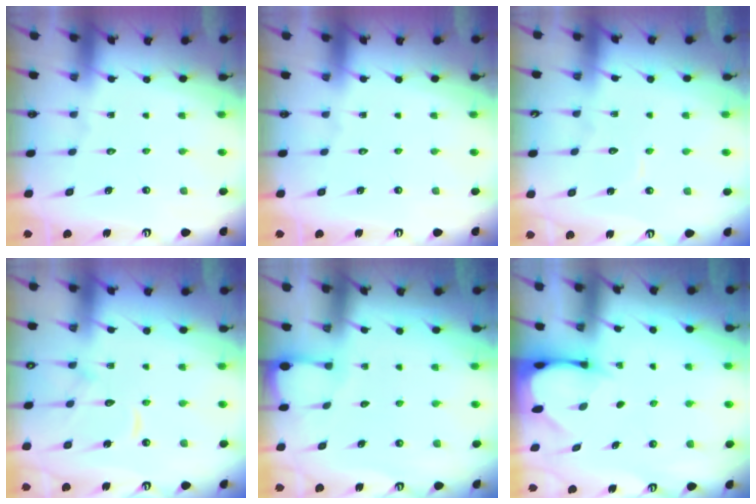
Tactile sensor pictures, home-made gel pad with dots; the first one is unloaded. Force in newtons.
{"total": 0.0}
{"total": 4.6, "press": 4.6, "slide": 0.1}
{"total": 9.5, "press": 9.5, "slide": 0.8}
{"total": 2.7, "press": 2.7, "slide": 0.3}
{"total": 3.4, "press": 3.4, "slide": 0.4}